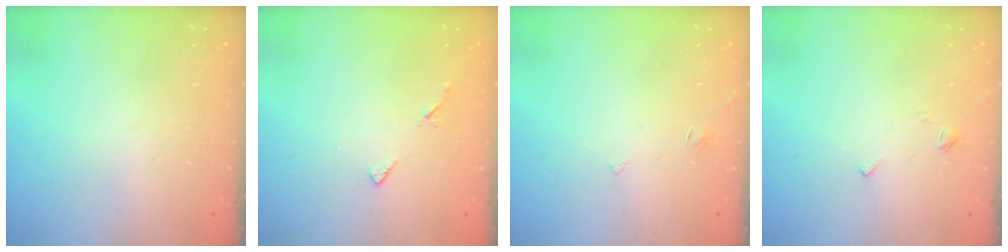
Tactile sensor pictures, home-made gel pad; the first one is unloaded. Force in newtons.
{"total": 6.7, "press": 6.7, "slide": 0.8}
{"total": 2.5, "press": 2.5, "slide": 0.3}
{"total": 2.7, "press": 2.7, "slide": 0.5}